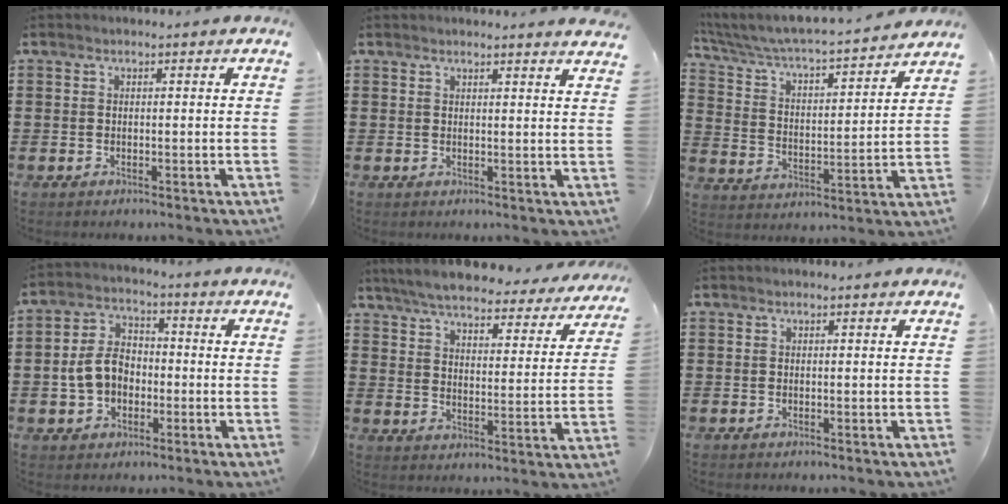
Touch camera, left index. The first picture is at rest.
{"total": 1.8, "force": [1.7, -0.3, 0.5], "torque": [-0.012, -0.003, 0.033]}
{"total": 4.2, "force": [3.9, 0.4, 1.5], "torque": [-0.053, -0.039, 0.055]}
{"total": 6.8, "force": [-1.1, 5.2, 4.3], "torque": [-0.108, 0.009, -0.027]}
{"total": 6.1, "force": [5.8, 0.5, 1.8], "torque": [-0.063, -0.037, 0.099]}
{"total": 0.0}